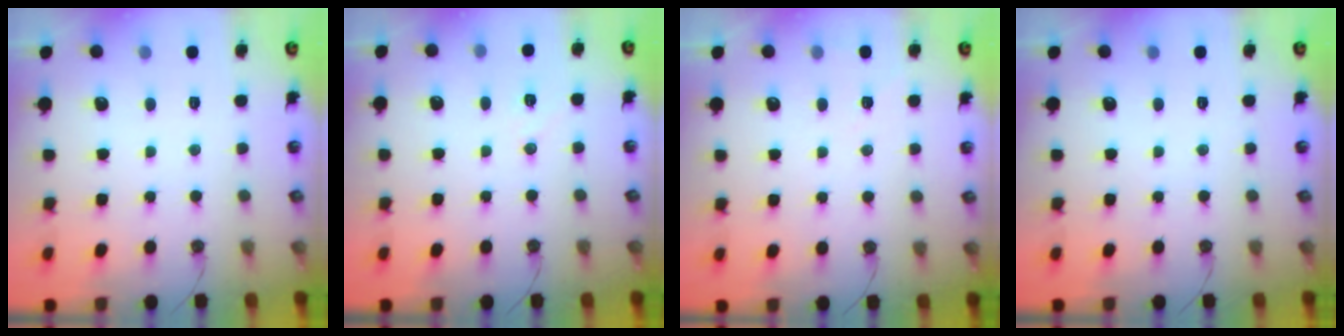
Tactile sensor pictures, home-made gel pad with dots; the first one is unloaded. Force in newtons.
{"total": 6.1, "press": 4.9, "slide": 3.6}
{"total": 3.9, "press": 3.4, "slide": 1.9}
{"total": 0.0}